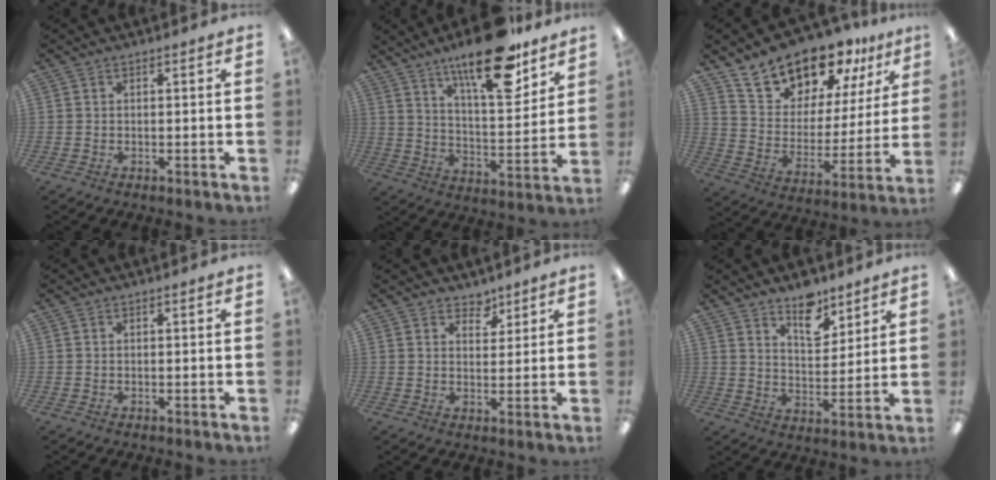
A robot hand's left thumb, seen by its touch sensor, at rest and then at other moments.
{"total": 21.2, "force": [14.6, 7.1, 13.6], "torque": [-0.204, -0.084, 0.237]}
{"total": 17.3, "force": [15.0, 7.4, 4.4], "torque": [-0.102, -0.113, 0.275]}
{"total": 0.0}
{"total": 4.1, "force": [3.3, 2.3, 0.8], "torque": [-0.001, -0.019, 0.057]}
{"total": 9.7, "force": [7.3, 4.7, 4.4], "torque": [-0.044, -0.049, 0.123]}